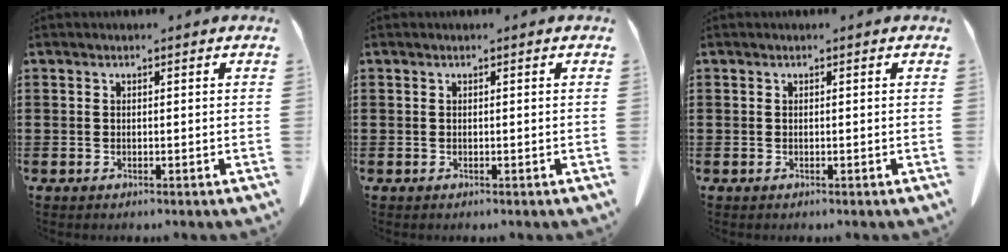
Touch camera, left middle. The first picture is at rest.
{"total": 0.0}
{"total": 0.0}